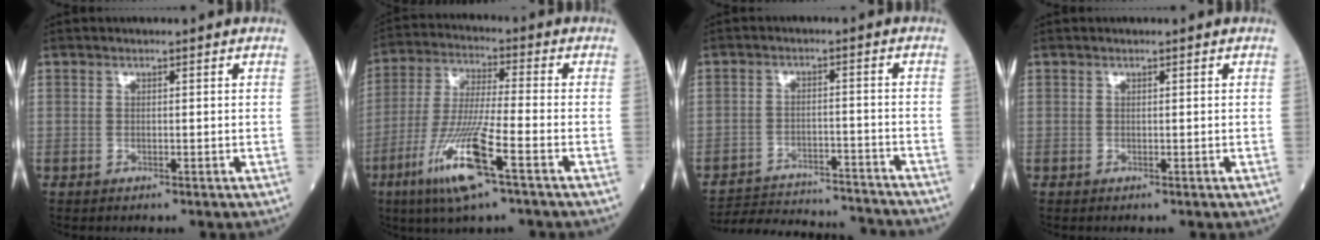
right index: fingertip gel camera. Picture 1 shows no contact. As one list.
[{"total": 12.8, "force": [-6.1, 0.5, 11.3], "torque": [-0.235, -0.022, -0.117]}, {"total": 18.0, "force": [-17.3, 1.5, 4.7], "torque": [-0.097, -0.010, -0.241]}, {"total": 0.0}]